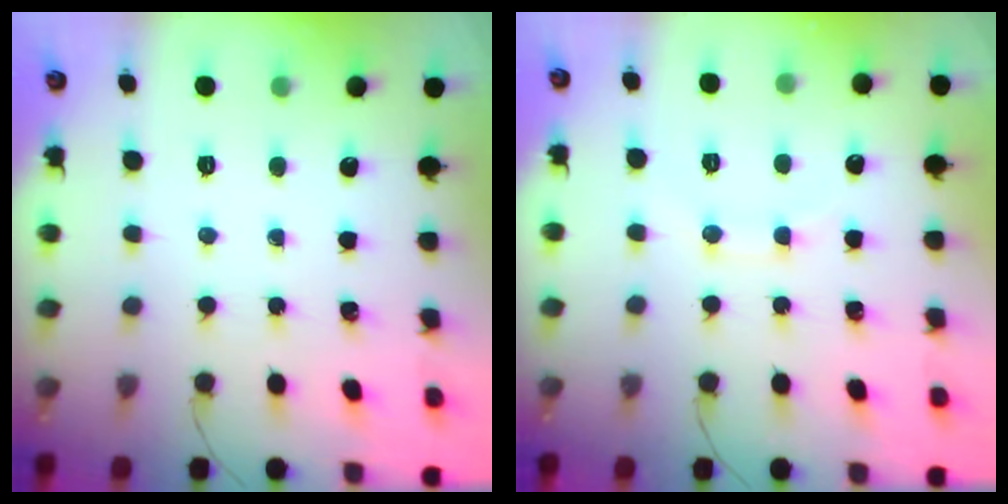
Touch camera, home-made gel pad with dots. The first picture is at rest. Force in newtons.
{"total": 6.3, "press": 6.2, "slide": 1.0}